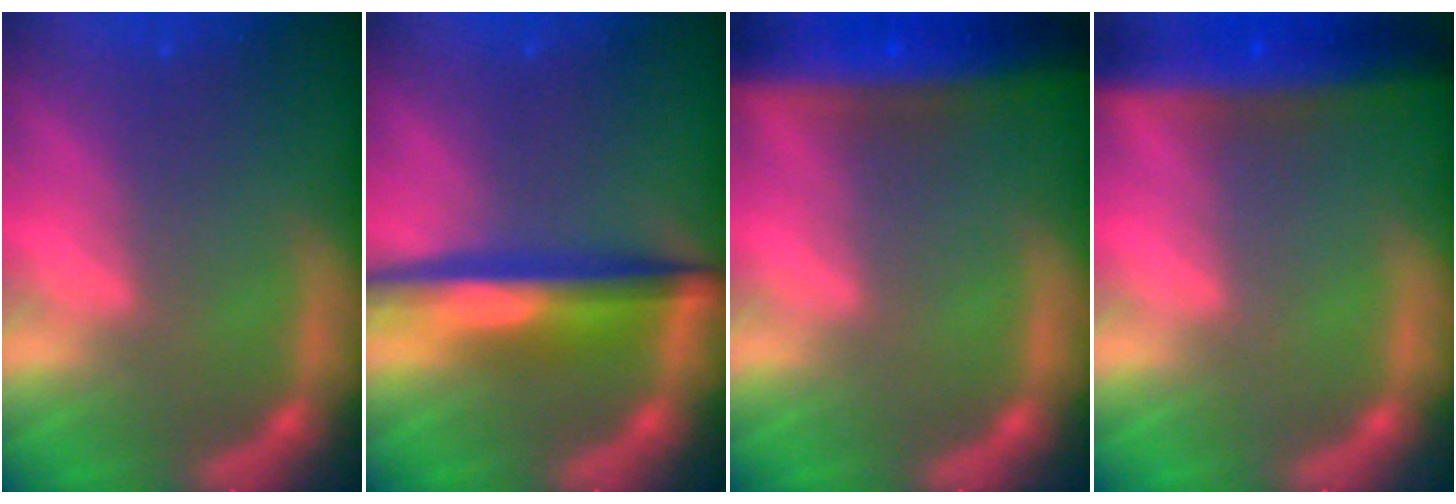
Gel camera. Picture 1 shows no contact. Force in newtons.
{"total": 6.0}
{"total": 10.0}
{"total": 8.0}